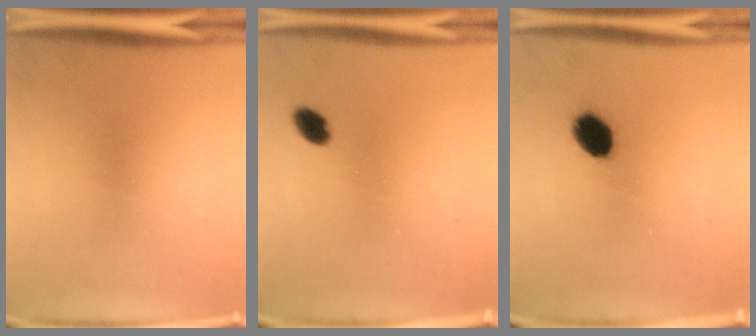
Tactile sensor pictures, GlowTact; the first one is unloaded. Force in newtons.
{"total": 2.8}
{"total": 6.7}